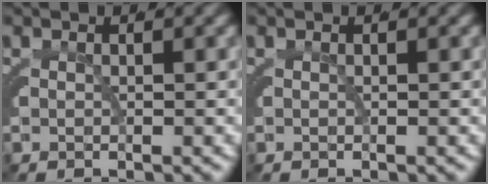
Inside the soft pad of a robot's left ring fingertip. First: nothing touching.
{"total": 0.0}